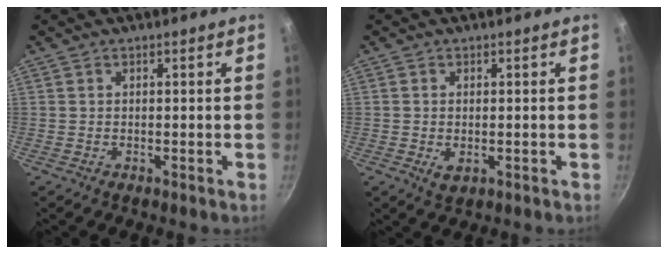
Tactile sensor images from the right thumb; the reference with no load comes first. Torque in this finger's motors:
{"motor_torque": [-0.27, 0.24, 0.20, 0.32, 0.00]}